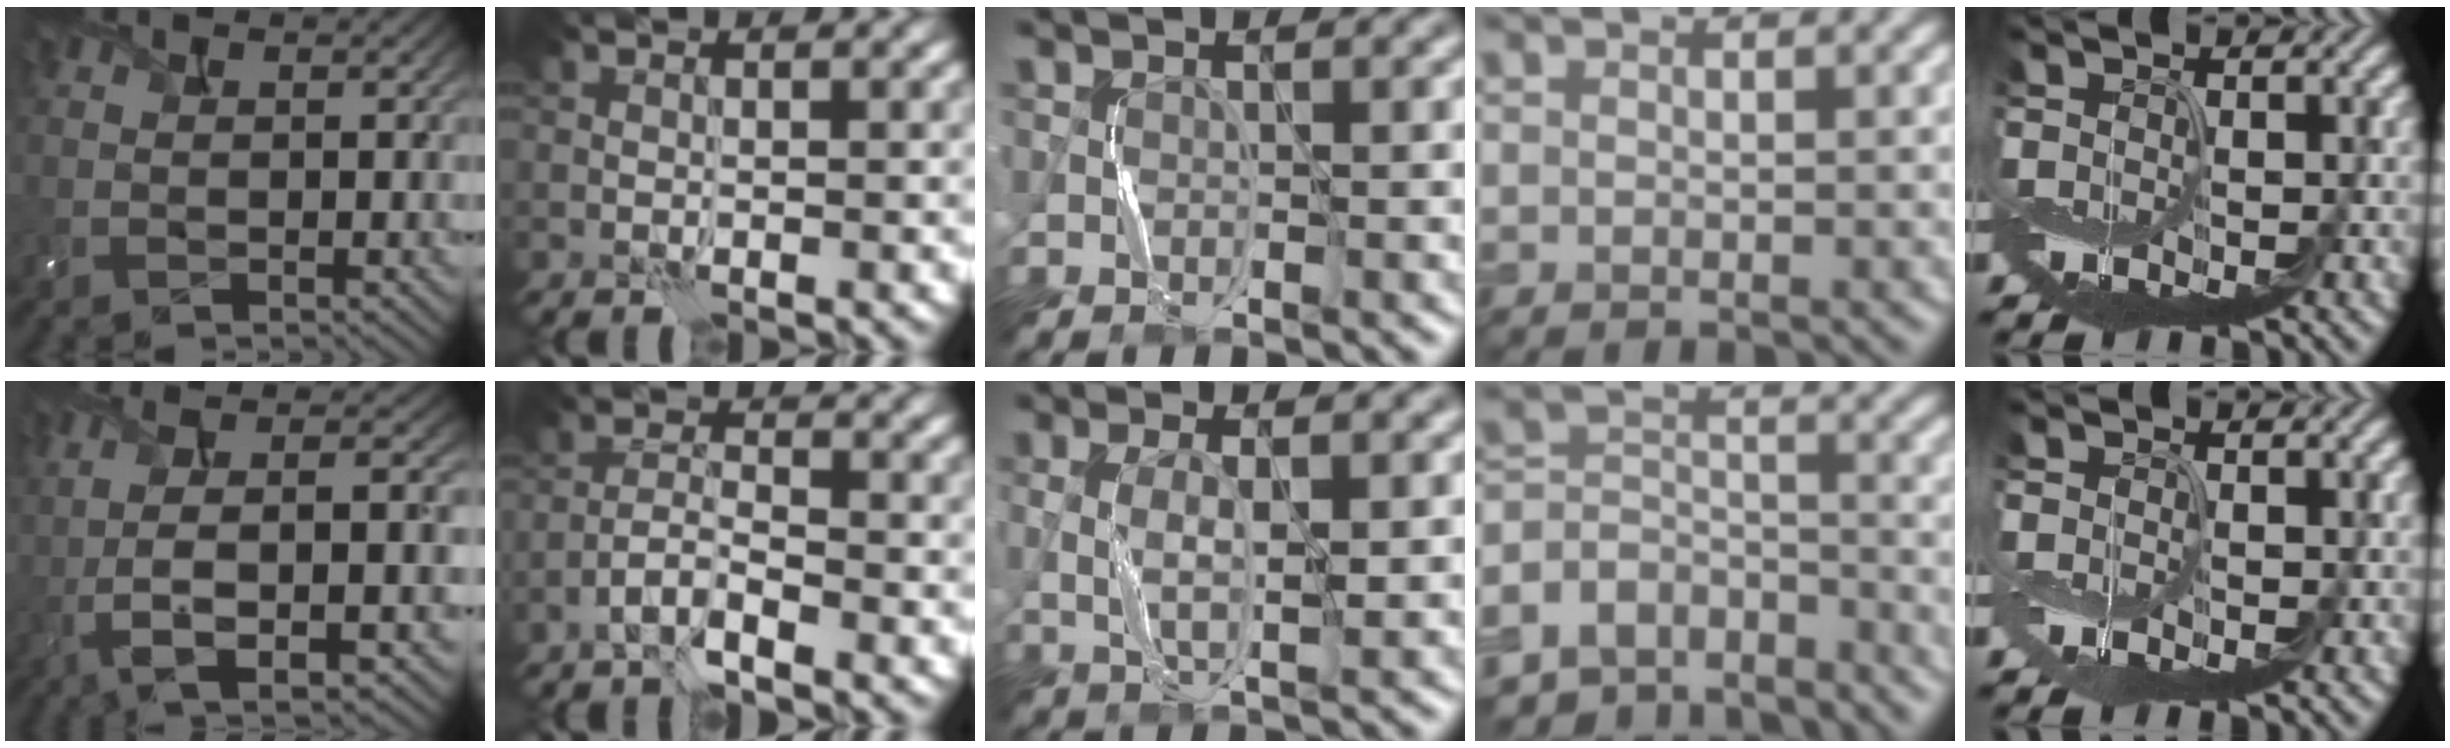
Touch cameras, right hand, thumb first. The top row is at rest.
{"thumb": {"total": 10.4, "force": [0.2, 2.7, 10.1], "torque": [-0.185, 0.013, 0.002]}, "index": {"total": 2.9, "force": [-1.8, 0.8, 2.1], "torque": [-0.043, 0.009, -0.043]}, "middle": {"total": 3.2, "force": [0.2, 0.9, 3.0], "torque": [-0.068, 0.000, 0.006]}, "ring": {"total": 9.1, "force": [-7.5, 4.8, 1.7], "torque": [-0.039, 0.011, -0.125]}, "little": {"total": 1.0, "force": [-0.3, 0.7, 0.6], "torque": [-0.015, -0.004, -0.005]}}